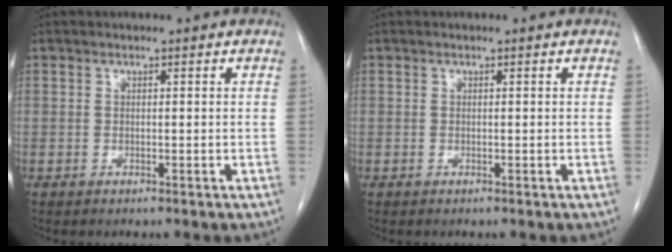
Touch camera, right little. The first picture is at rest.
{"total": 0.0}